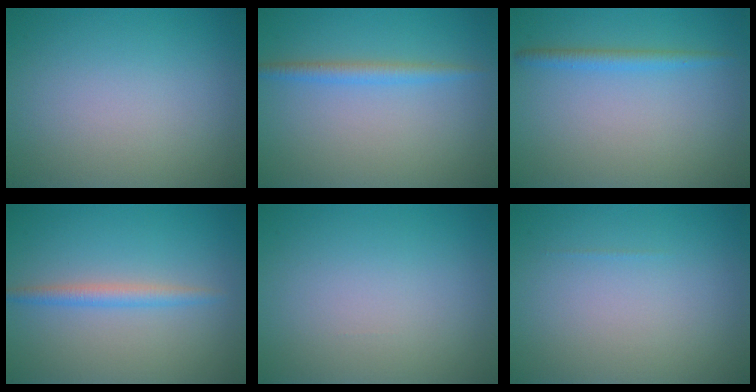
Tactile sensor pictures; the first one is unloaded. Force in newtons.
{"total": 1.9, "press": 1.9, "slide": 0.0}
{"total": 1.6, "press": 1.6, "slide": 0.1}
{"total": 1.9, "press": 1.9, "slide": 0.2}
{"total": 0.0}
{"total": 0.0}